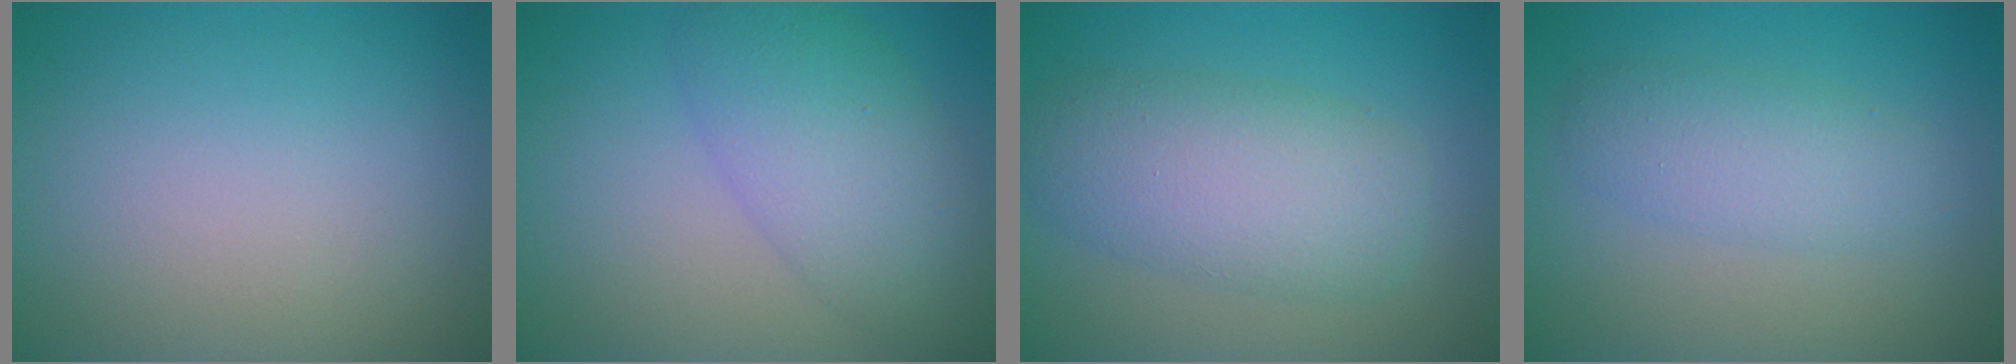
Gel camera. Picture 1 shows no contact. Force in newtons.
{"total": 5.6, "press": 5.6, "slide": 0.3}
{"total": 6.1, "press": 6.1, "slide": 0.1}
{"total": 3.3, "press": 3.3, "slide": 0.1}